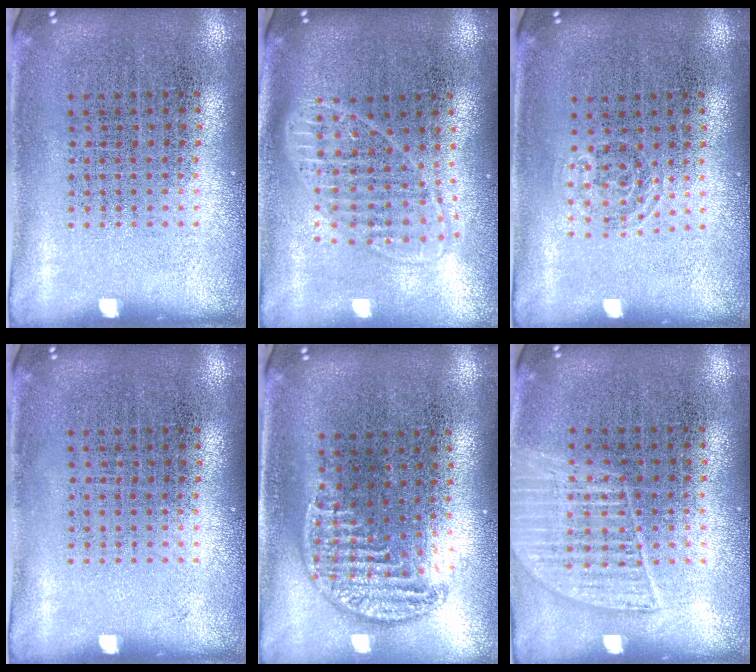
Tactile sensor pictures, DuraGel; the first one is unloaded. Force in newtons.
{"total": 1.8, "press": 1.5, "slide": 1.0}
{"total": 0.7, "press": 0.5, "slide": 0.5}
{"total": 0.0}
{"total": 1.2, "press": 1.1, "slide": 0.5}
{"total": 1.3, "press": 1.3, "slide": 0.5}